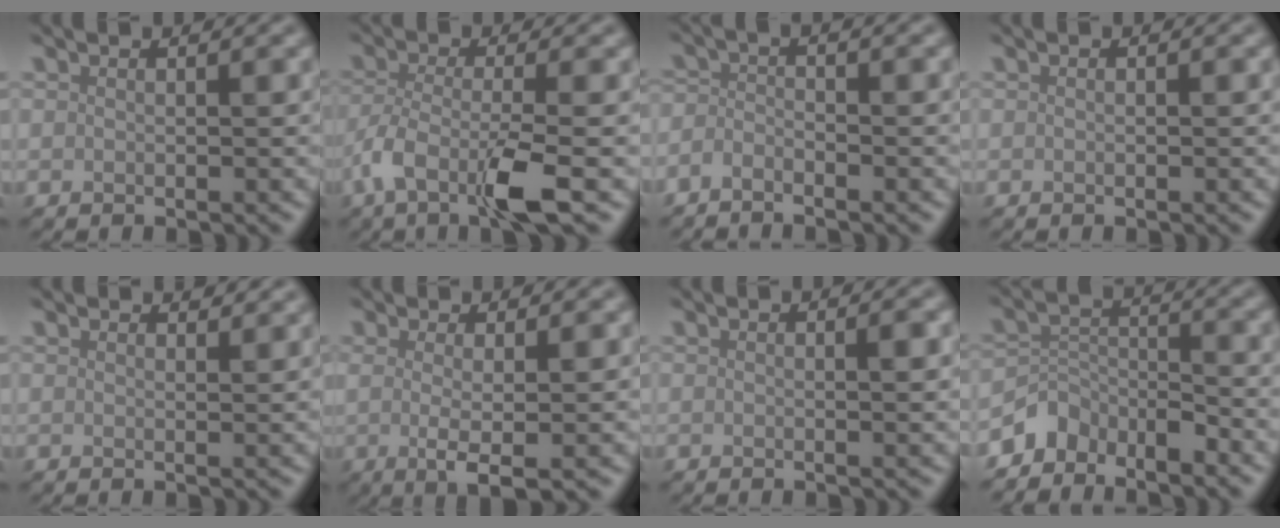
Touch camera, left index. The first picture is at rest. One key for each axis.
{"total": 4.9, "fx": -2.2, "fy": 1.0, "fz": 4.2, "tx": -0.092, "ty": -0.005, "tz": -0.051}
{"total": 1.8, "fx": -1.4, "fy": 0.3, "fz": 1.0, "tx": -0.023, "ty": -0.001, "tz": -0.037}
{"total": 0.0}
{"total": 1.4, "fx": 1.4, "fy": 0.1, "fz": 0.3, "tx": -0.008, "ty": -0.004, "tz": 0.012}
{"total": 3.0, "fx": 0.0, "fy": 0.5, "fz": 2.9, "tx": -0.052, "ty": -0.006, "tz": 0.001}
{"total": 1.0, "fx": 0.1, "fy": 0.2, "fz": 1.0, "tx": -0.015, "ty": 0.001, "tz": 0.000}
{"total": 3.1, "fx": -2.7, "fy": 1.4, "fz": 0.6, "tx": -0.004, "ty": 0.010, "tz": -0.061}